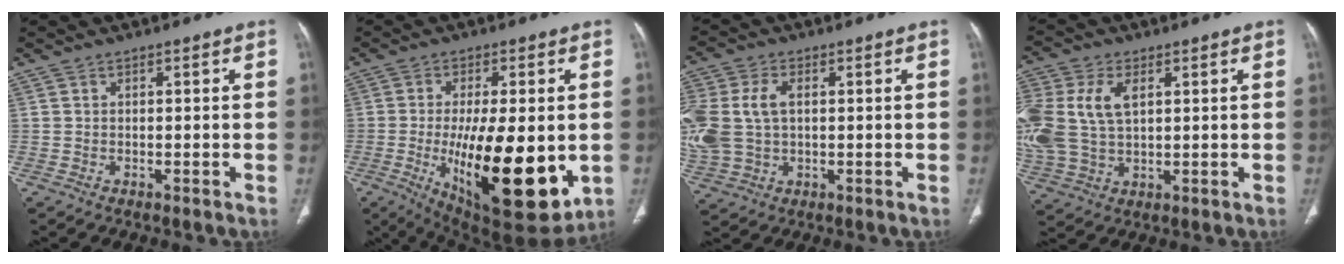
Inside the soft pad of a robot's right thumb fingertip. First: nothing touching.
{"total": 22.8, "force": [-3.8, 8.1, 21.0], "torque": [-0.315, -0.035, -0.035]}
{"total": 16.0, "force": [1.4, 11.2, 11.4], "torque": [-0.307, 0.009, 0.039]}
{"total": 16.4, "force": [3.4, 10.3, 12.3], "torque": [-0.311, 0.005, 0.070]}